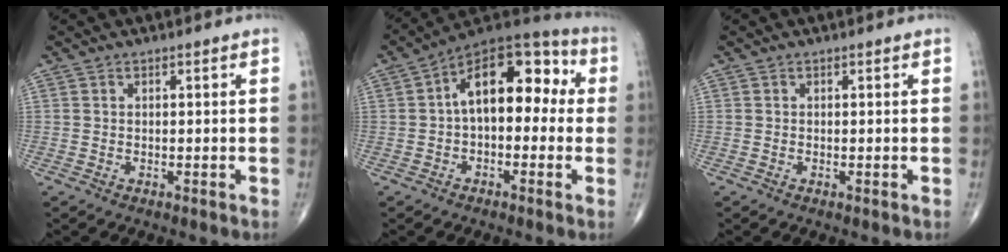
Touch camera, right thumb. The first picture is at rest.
{"total": 15.6, "force": [1.4, 8.8, 12.8], "torque": [-0.159, 0.051, 0.007]}
{"total": 0.0}